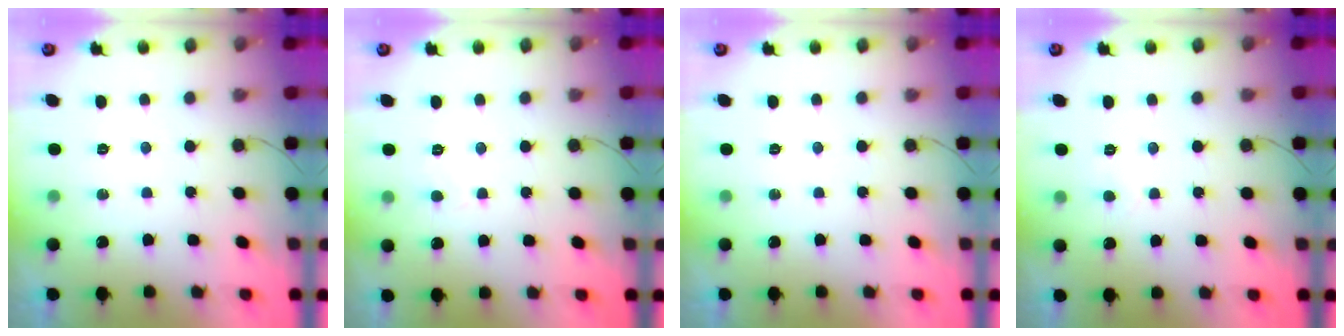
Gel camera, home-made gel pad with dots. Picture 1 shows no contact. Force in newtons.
{"total": 2.8, "press": 2.8, "slide": 0.3}
{"total": 0.0}
{"total": 2.4, "press": 2.3, "slide": 0.3}